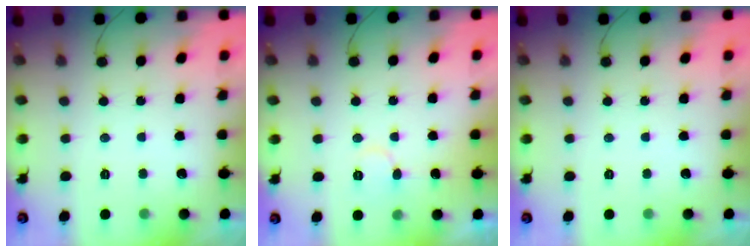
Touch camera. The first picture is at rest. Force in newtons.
{"total": 4.5, "press": 4.5, "slide": 0.3}
{"total": 0.0}